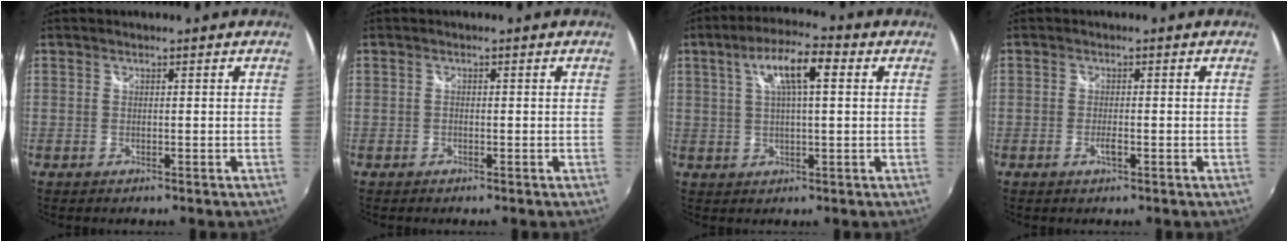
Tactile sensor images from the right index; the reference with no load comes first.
{"total": 0.5, "force": [-0.4, 0.4, 0.1], "torque": [-0.002, -0.002, -0.010]}
{"total": 9.1, "force": [3.1, 2.4, 8.3], "torque": [-0.151, 0.020, 0.053]}
{"total": 1.7, "force": [-0.8, 0.5, 1.4], "torque": [-0.030, -0.003, -0.014]}